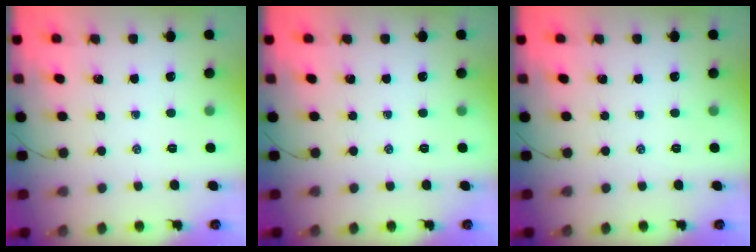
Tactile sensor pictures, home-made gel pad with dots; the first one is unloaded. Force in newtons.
{"total": 0.0}
{"total": 0.0}